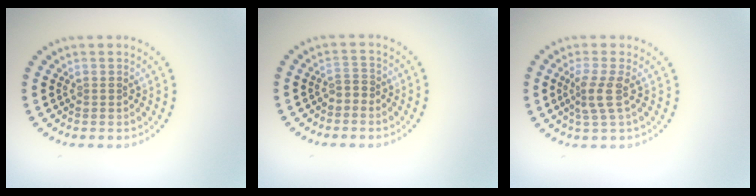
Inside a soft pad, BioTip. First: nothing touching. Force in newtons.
{"total": 1.1, "press": 0.8, "slide": 0.7}
{"total": 2.4, "press": 1.7, "slide": 1.7}